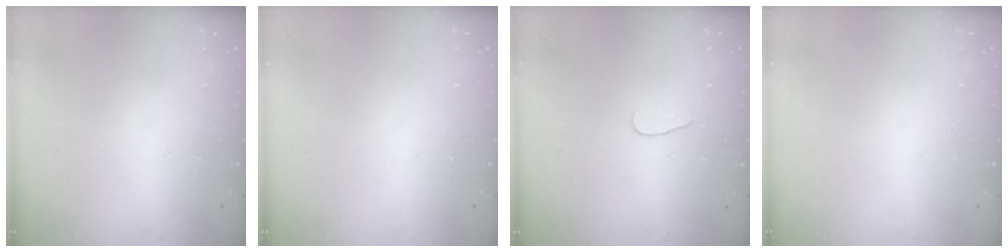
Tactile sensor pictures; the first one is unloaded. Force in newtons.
{"total": 0.0}
{"total": 4.2, "press": 4.2, "slide": 0.4}
{"total": 0.0}